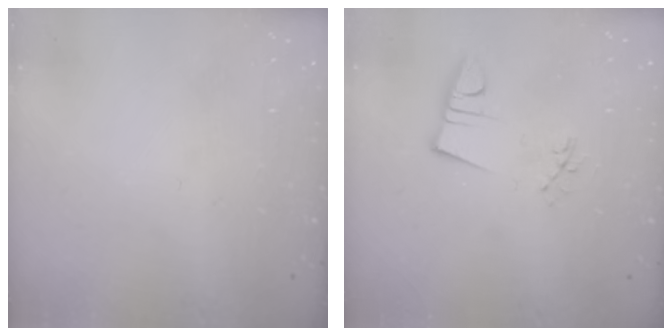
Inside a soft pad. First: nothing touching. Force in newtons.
{"total": 2.9, "press": 1.3, "slide": 2.6}